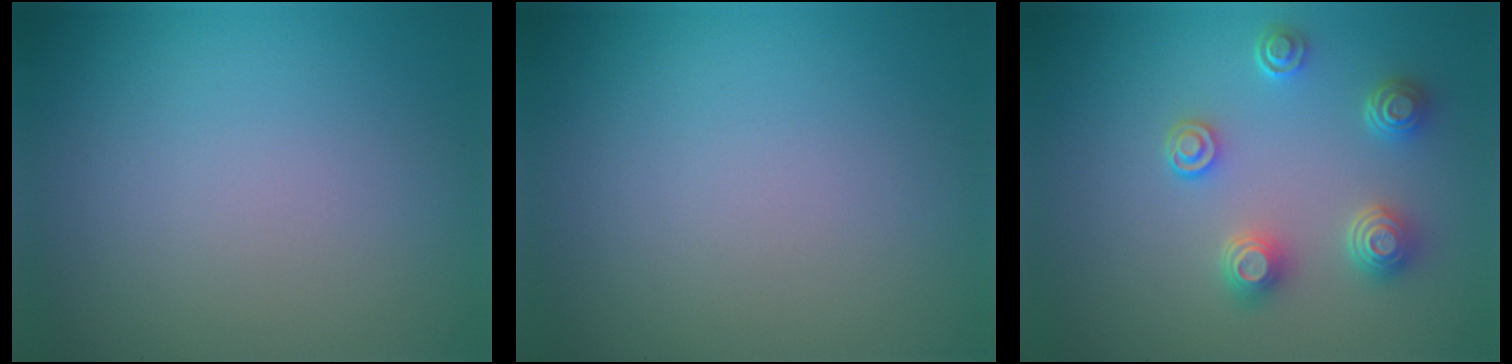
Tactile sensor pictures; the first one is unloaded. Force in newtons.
{"total": 0.0}
{"total": 3.8, "press": 3.3, "slide": 2.0}